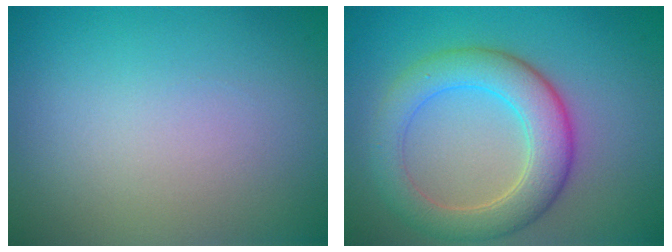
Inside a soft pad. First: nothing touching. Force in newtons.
{"total": 5.8, "press": 5.8, "slide": 0.5}